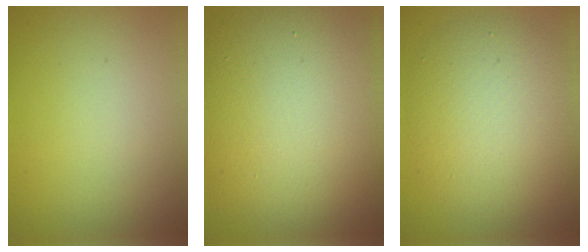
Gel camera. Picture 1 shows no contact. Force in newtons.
{"total": 14.7, "press": 14.7, "slide": 0.6}
{"total": 6.8, "press": 6.8, "slide": 0.3}